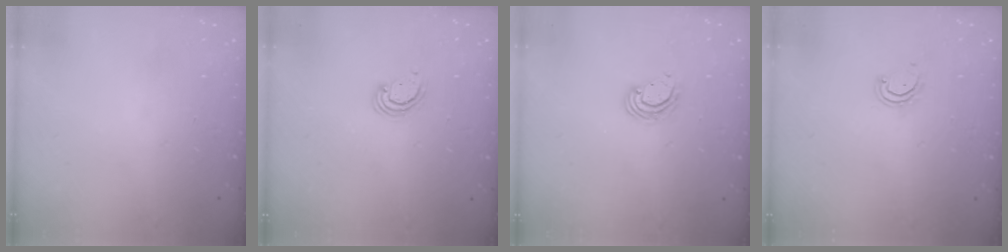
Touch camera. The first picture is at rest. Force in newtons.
{"total": 2.8, "press": 2.8, "slide": 0.3}
{"total": 3.7, "press": 3.7, "slide": 0.2}
{"total": 2.9, "press": 2.9, "slide": 0.3}